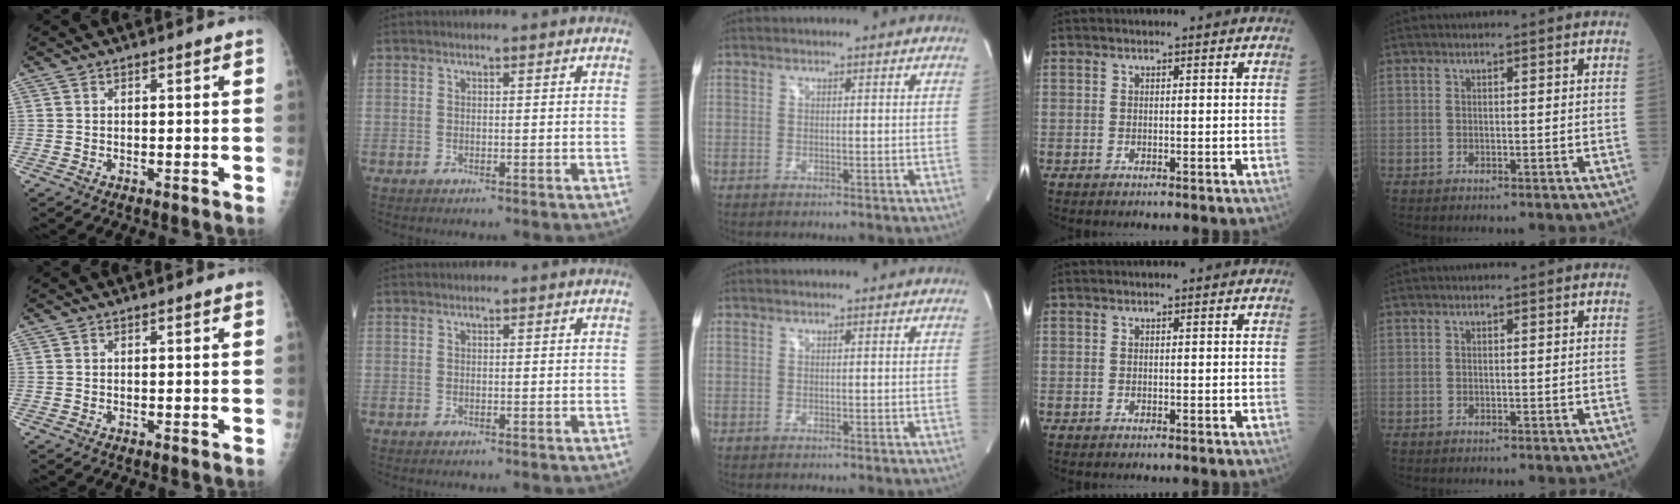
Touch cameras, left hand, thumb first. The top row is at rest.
{}